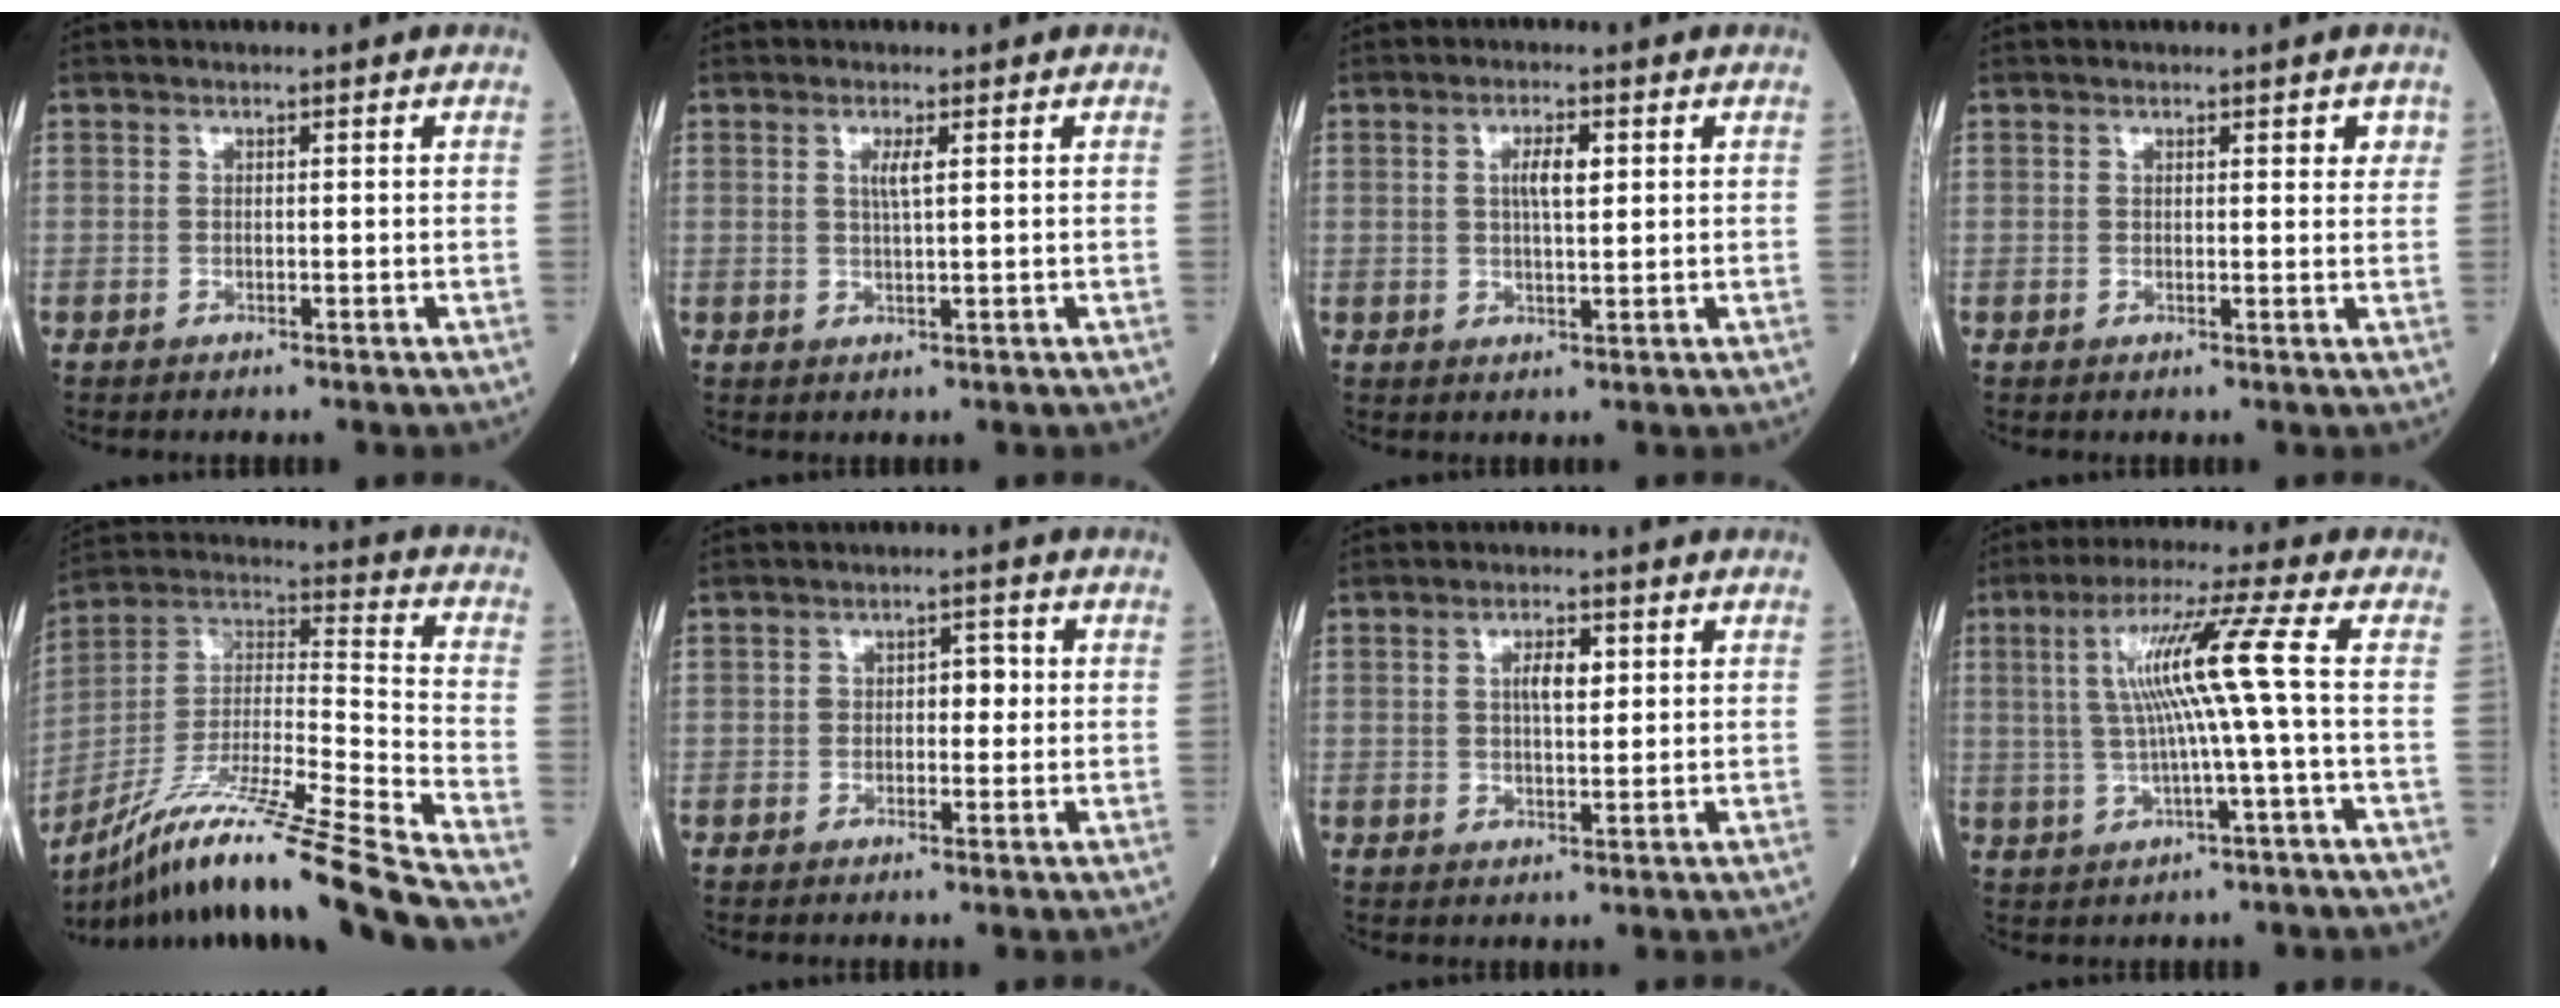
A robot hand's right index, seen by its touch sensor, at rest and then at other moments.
{"total": 2.1, "force": [0.7, -0.1, 1.9], "torque": [-0.042, -0.001, 0.012]}
{"total": 3.8, "force": [1.0, 0.9, 3.6], "torque": [-0.065, 0.003, 0.017]}
{"total": 2.0, "force": [1.1, 0.7, 1.6], "torque": [-0.017, 0.002, 0.011]}
{"total": 26.8, "force": [-20.8, -1.0, 16.8], "torque": [-0.265, -0.031, -0.365]}
{"total": 2.9, "force": [0.1, 1.7, 2.4], "torque": [-0.031, 0.014, 0.000]}
{"total": 3.8, "force": [1.0, 1.3, 3.4], "torque": [-0.059, 0.004, 0.016]}
{"total": 9.6, "force": [0.8, -1.6, 9.4], "torque": [-0.176, 0.018, 0.018]}